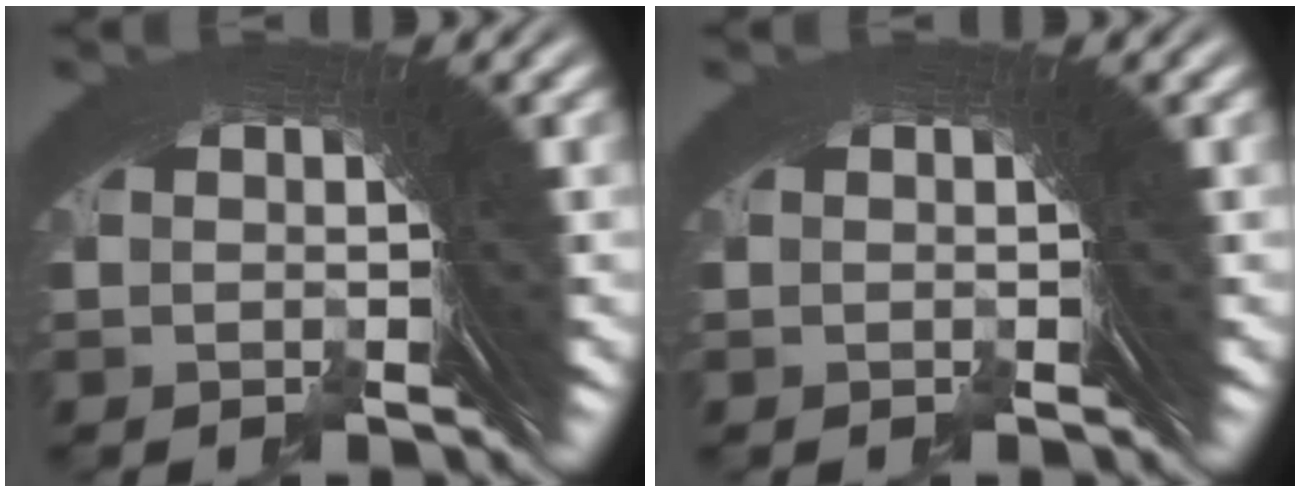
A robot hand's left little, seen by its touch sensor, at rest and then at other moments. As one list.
[{"total": 0.0}]